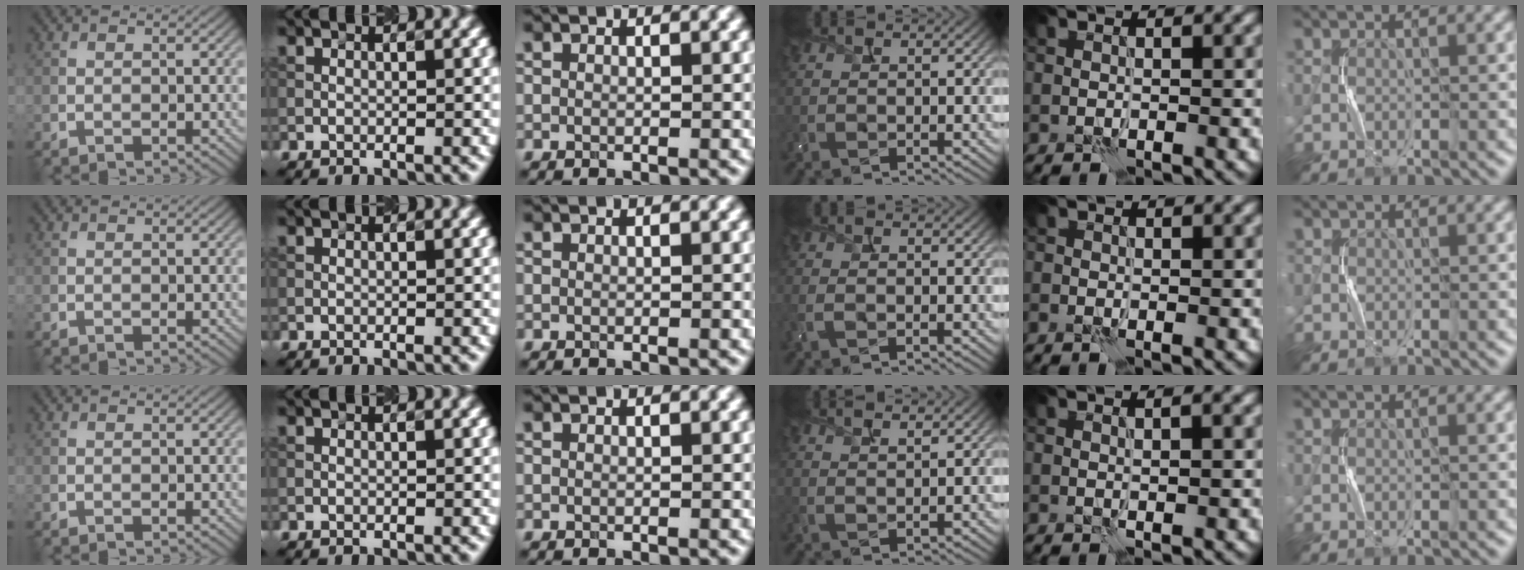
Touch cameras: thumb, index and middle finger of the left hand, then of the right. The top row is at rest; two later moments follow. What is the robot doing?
{"motion": "squeeze", "object": "bubble wrap"}